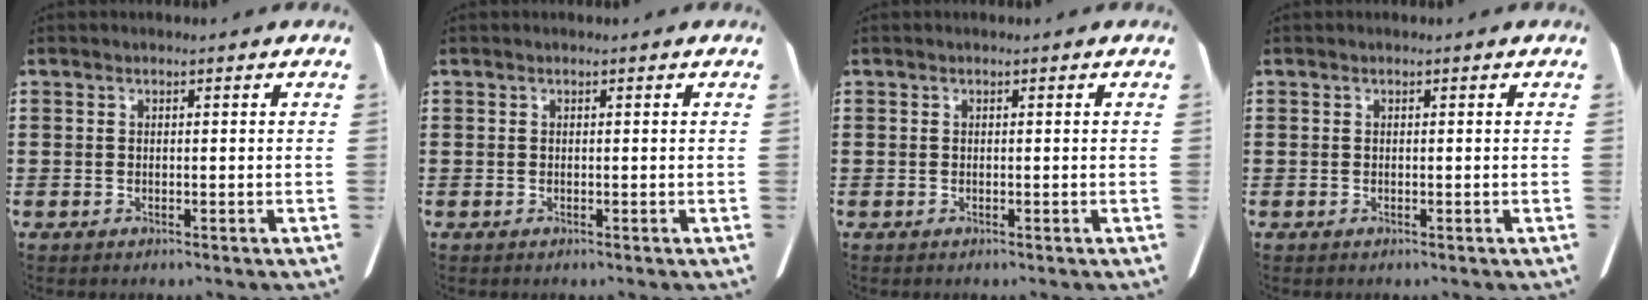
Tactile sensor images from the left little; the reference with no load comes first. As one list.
[{"total": 0.0}, {"total": 0.0}, {"total": 0.0}]